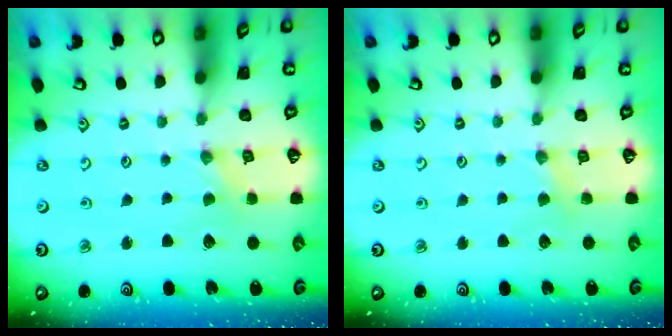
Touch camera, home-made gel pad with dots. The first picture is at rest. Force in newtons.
{"total": 3.2, "press": 3.2, "slide": 0.5}